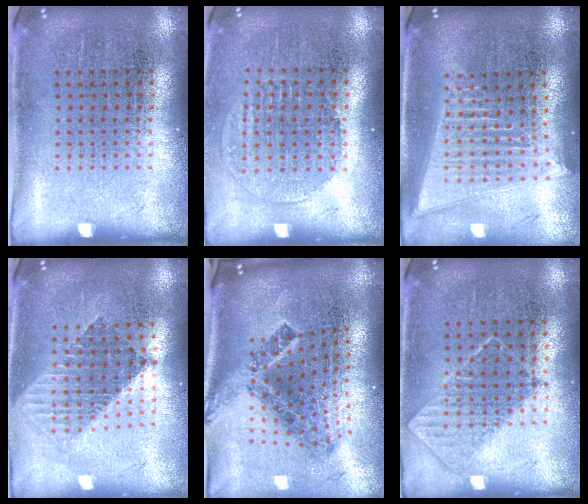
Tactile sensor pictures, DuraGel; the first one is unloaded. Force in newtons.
{"total": 1.3, "press": 1.1, "slide": 0.5}
{"total": 2.0, "press": 1.8, "slide": 0.9}
{"total": 1.5, "press": 1.3, "slide": 0.7}
{"total": 2.2, "press": 1.4, "slide": 1.7}
{"total": 0.7, "press": 0.7, "slide": 0.2}